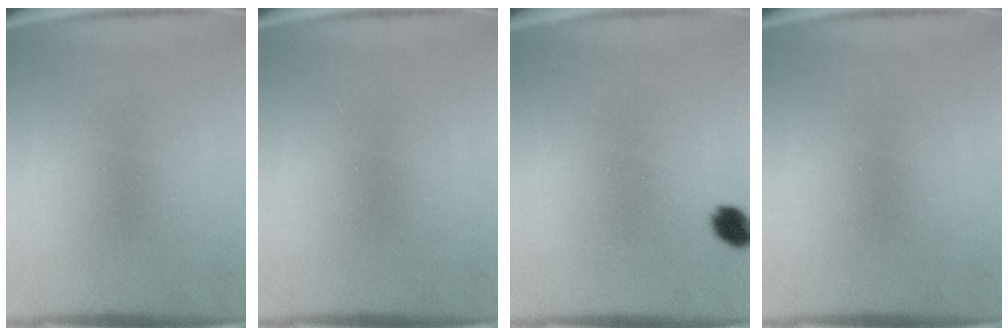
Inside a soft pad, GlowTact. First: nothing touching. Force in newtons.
{"total": 0.0}
{"total": 2.9}
{"total": 0.0}